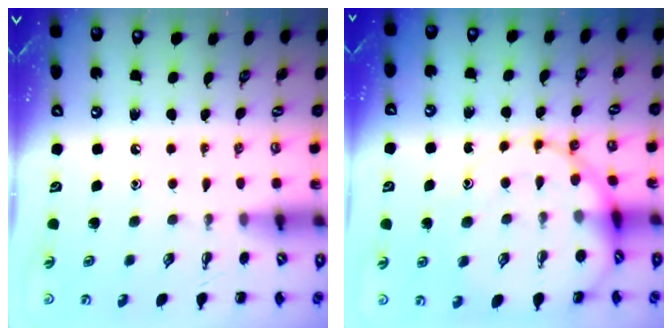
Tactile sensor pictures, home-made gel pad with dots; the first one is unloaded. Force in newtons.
{"total": 13.3, "press": 13.2, "slide": 1.9}